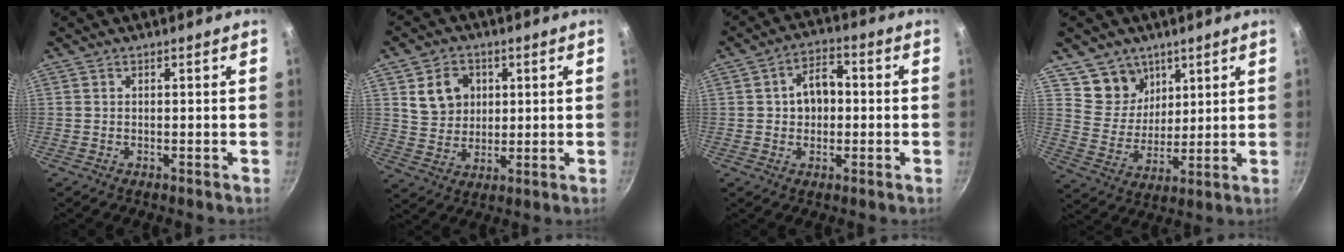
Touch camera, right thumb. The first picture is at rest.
{"total": 8.8, "force": [2.7, 7.3, 4.1], "torque": [-0.045, -0.006, 0.050]}
{"total": 7.4, "force": [0.3, 5.3, 5.1], "torque": [-0.044, 0.017, -0.001]}
{"total": 9.3, "force": [5.8, 7.1, 2.0], "torque": [0.001, -0.043, 0.111]}